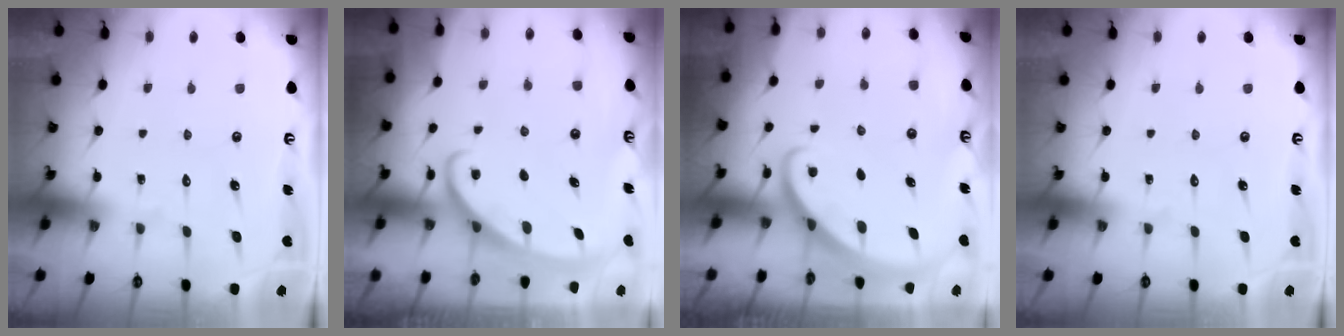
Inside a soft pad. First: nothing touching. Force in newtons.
{"total": 2.7, "press": 2.7, "slide": 0.3}
{"total": 2.7, "press": 2.7, "slide": 0.2}
{"total": 0.0}